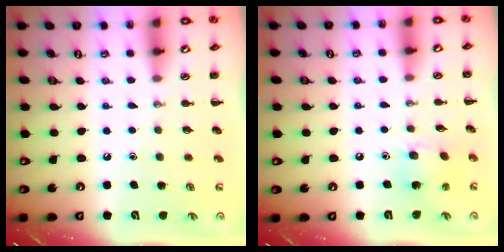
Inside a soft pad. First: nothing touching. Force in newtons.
{"total": 5.6, "press": 5.6, "slide": 0.7}